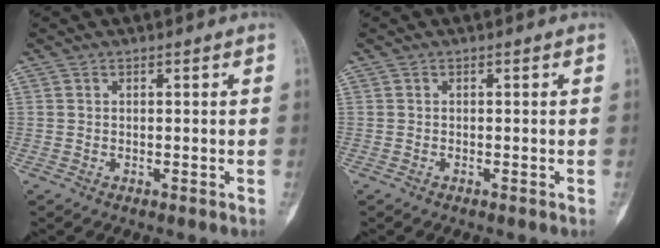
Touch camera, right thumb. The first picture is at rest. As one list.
[{"total": 0.0}]